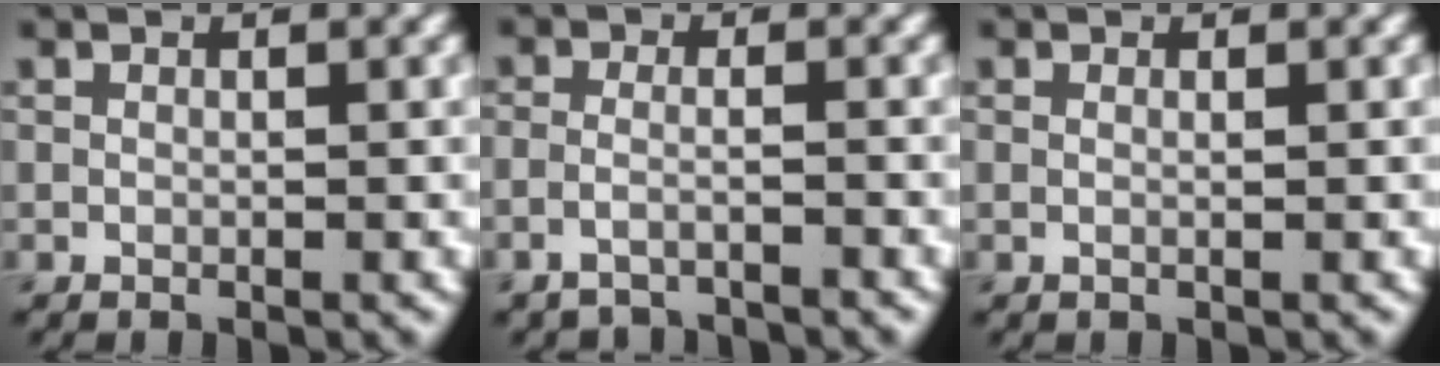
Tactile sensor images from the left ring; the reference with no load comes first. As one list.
[{"total": 2.9, "force": [-2.5, 0.6, 1.2], "torque": [-0.025, -0.018, -0.051]}, {"total": 0.6, "force": [0.2, 0.2, 0.6], "torque": [-0.009, -0.004, -0.005]}]